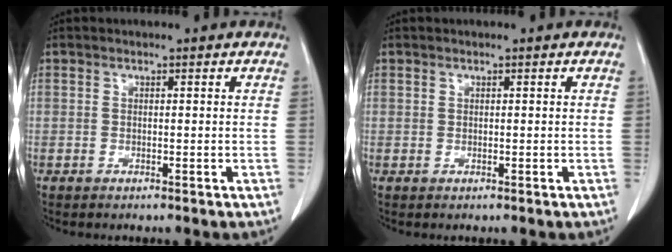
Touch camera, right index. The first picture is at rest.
{"total": 0.0}